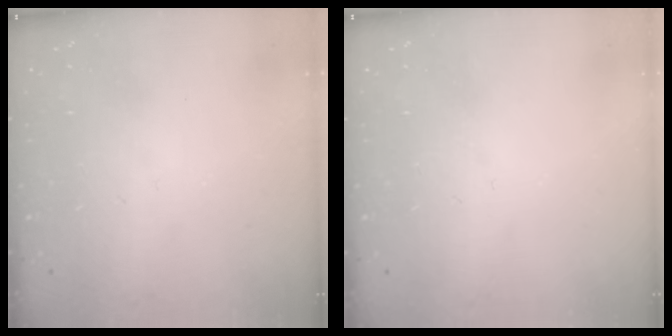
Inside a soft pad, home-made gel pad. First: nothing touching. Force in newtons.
{"total": 0.0}